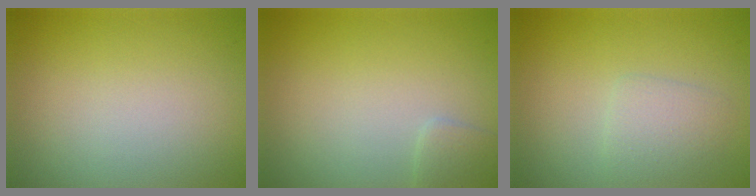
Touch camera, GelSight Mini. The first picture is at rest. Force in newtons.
{"total": 1.3, "press": 1.3, "slide": 0.1}
{"total": 1.9, "press": 1.9, "slide": 0.1}